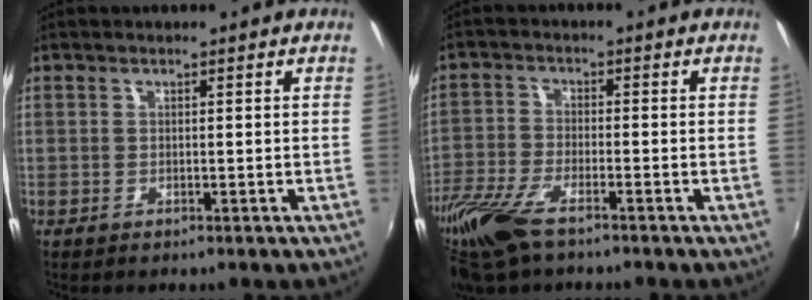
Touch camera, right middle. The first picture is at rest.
{"total": 11.1, "force": [-7.9, 3.2, 7.2], "torque": [-0.173, -0.030, -0.161]}